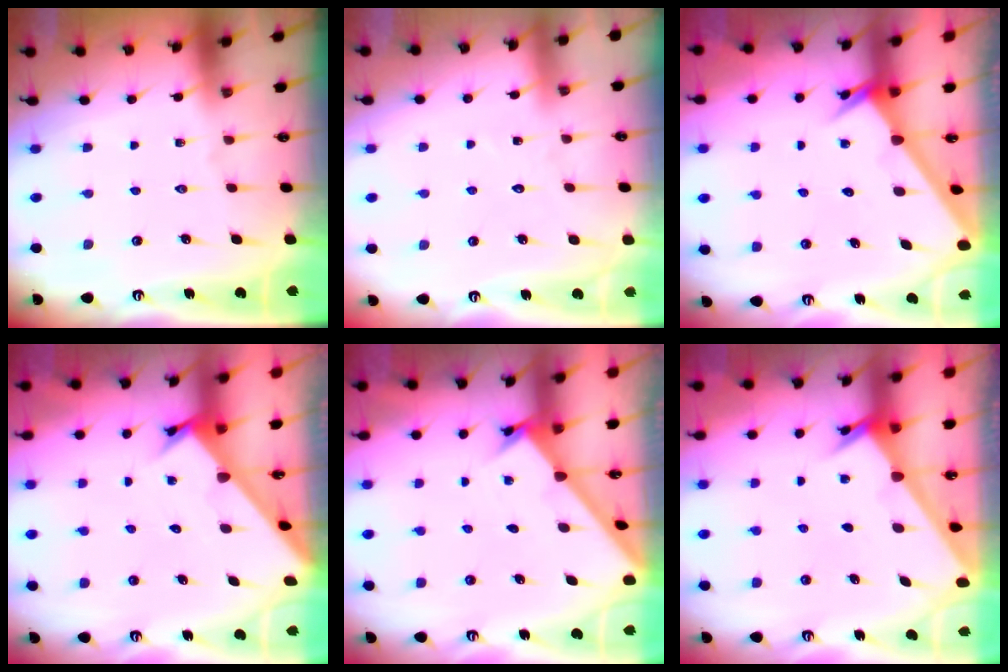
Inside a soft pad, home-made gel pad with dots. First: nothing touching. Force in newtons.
{"total": 5.1, "press": 5.1, "slide": 0.4}
{"total": 2.5, "press": 2.5, "slide": 0.3}
{"total": 2.3, "press": 2.3, "slide": 0.1}
{"total": 1.6, "press": 1.6, "slide": 0.1}
{"total": 2.2, "press": 2.2, "slide": 0.2}